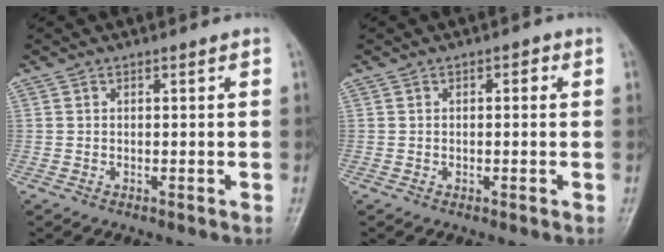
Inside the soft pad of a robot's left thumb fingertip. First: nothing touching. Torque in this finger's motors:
{"motor_torque": [-0.20, -0.08, 0.11, 0.01, -0.01]}